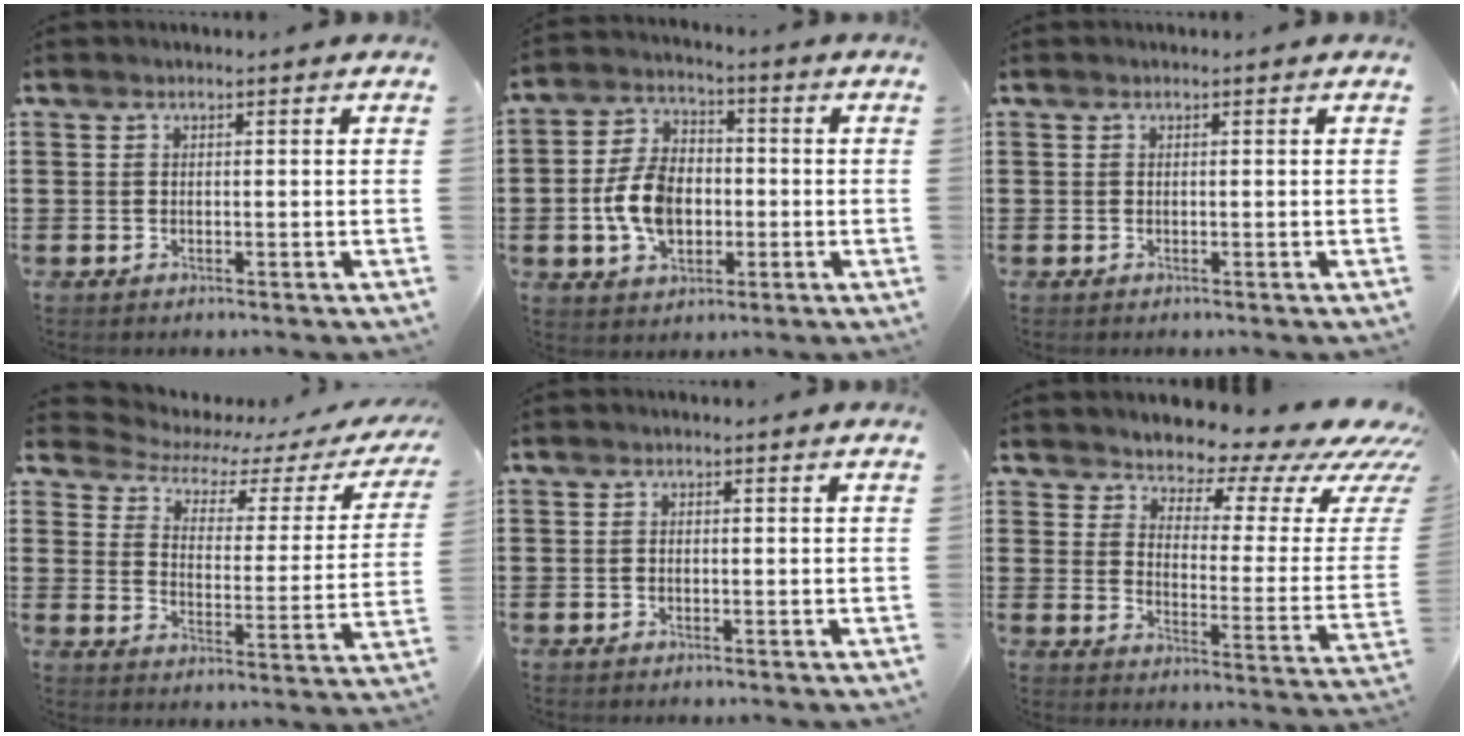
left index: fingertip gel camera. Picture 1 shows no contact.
{"total": 9.0, "force": [-1.5, 6.1, 6.4], "torque": [-0.150, 0.010, -0.031]}
{"total": 0.0}
{"total": 3.2, "force": [2.5, 1.4, 1.4], "torque": [-0.050, -0.016, 0.033]}
{"total": 0.5, "force": [-0.4, 0.4, 0.2], "torque": [-0.006, 0.000, -0.007]}
{"total": 5.8, "force": [5.1, 1.9, 2.0], "torque": [-0.046, -0.050, 0.083]}